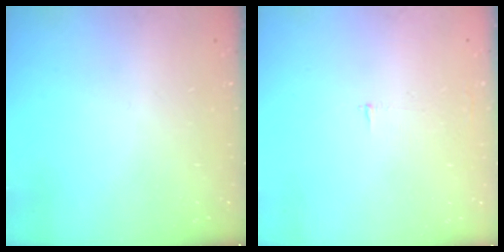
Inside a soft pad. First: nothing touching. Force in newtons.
{"total": 2.5, "press": 2.5, "slide": 0.2}